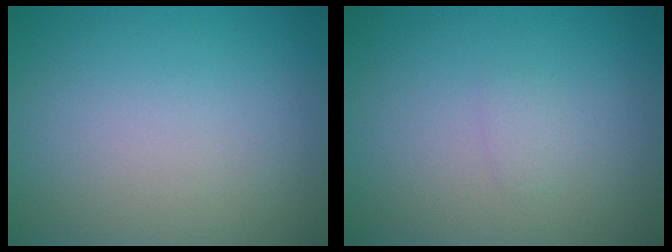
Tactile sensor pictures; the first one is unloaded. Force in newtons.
{"total": 0.7, "press": 0.7, "slide": 0.0}